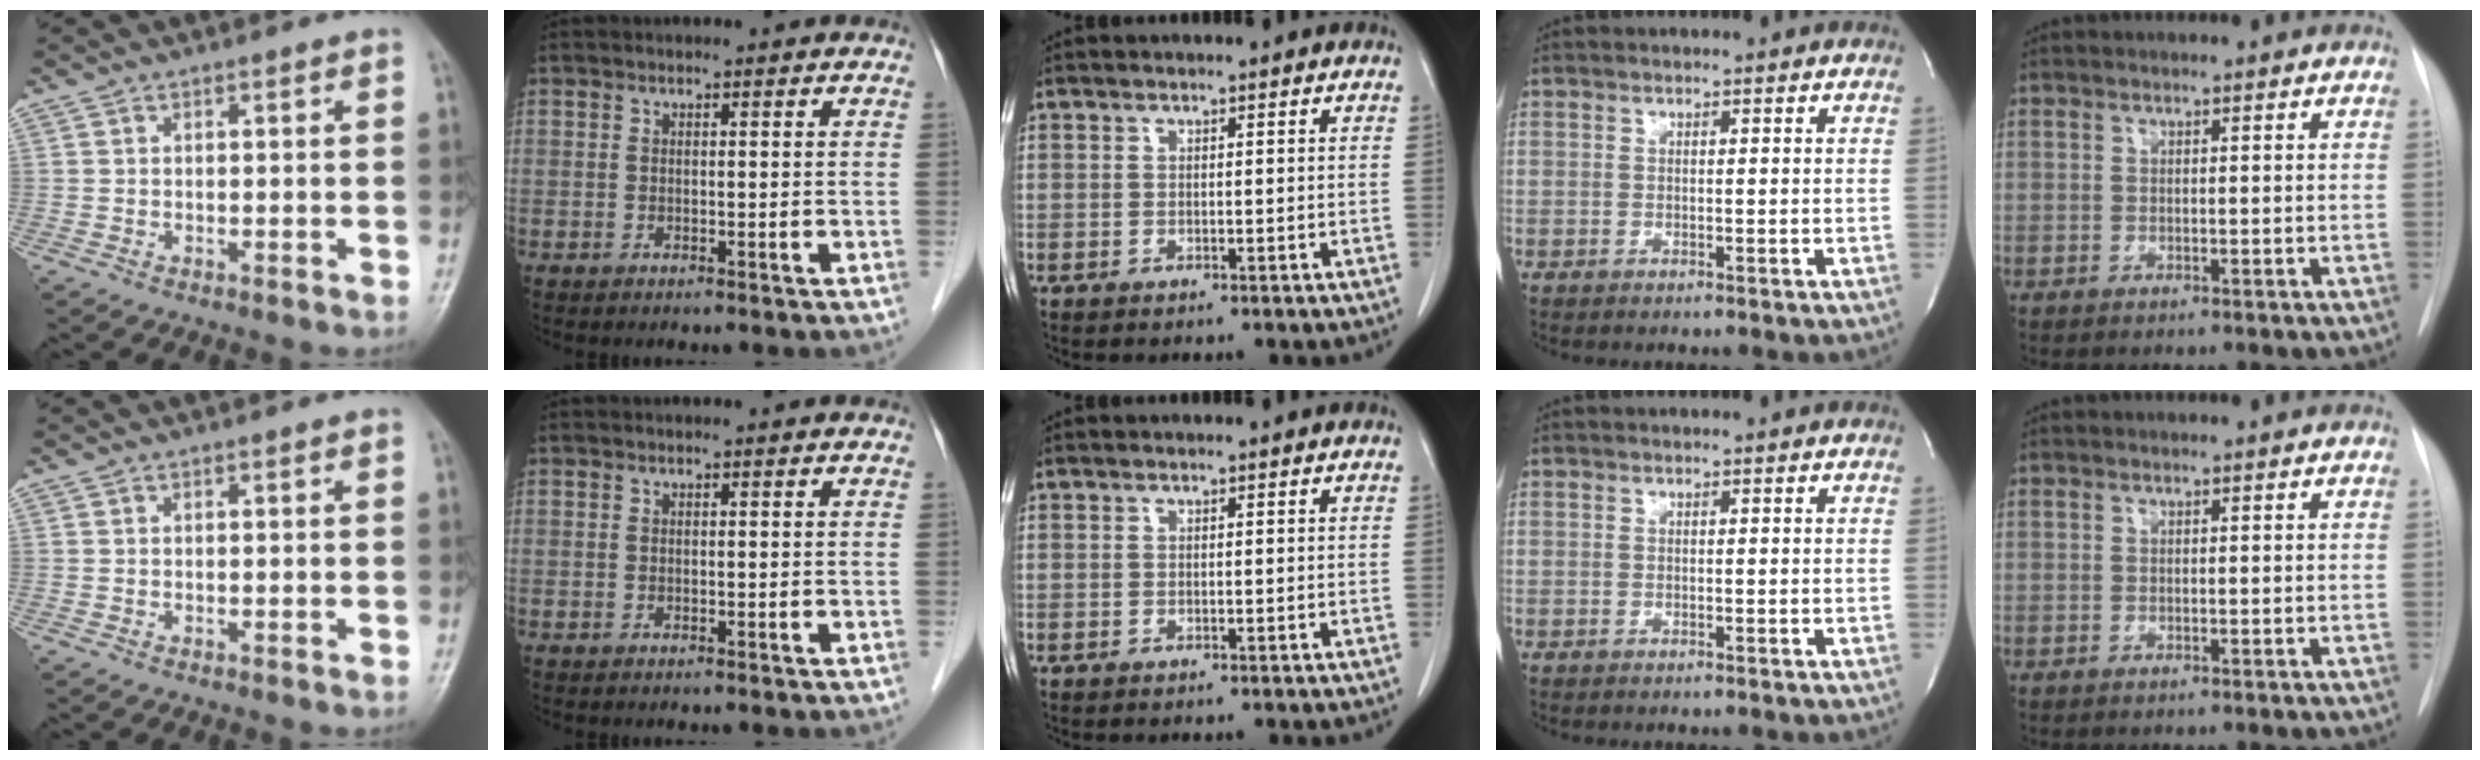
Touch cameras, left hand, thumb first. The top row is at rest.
{}